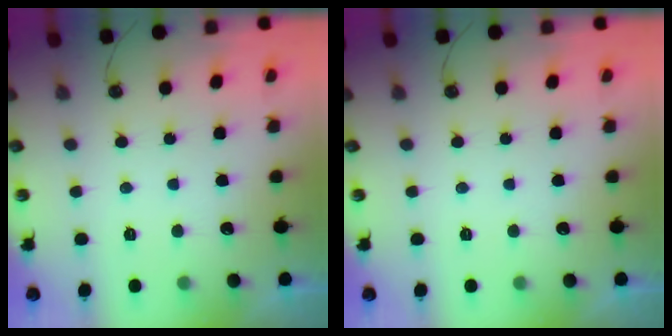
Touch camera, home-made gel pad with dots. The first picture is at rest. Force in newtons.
{"total": 0.0}